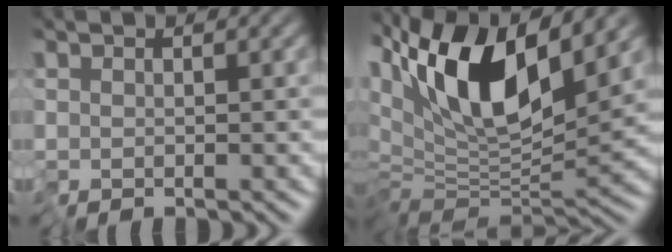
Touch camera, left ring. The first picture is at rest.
{"total": 12.4, "force": [5.0, 4.2, 10.6], "torque": [-0.194, 0.014, 0.084]}